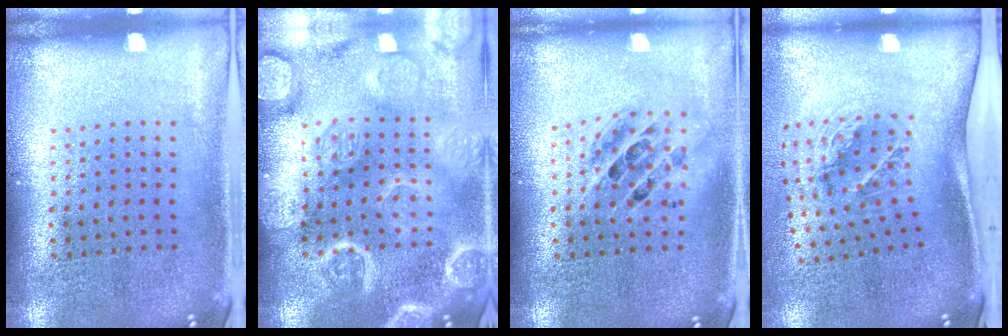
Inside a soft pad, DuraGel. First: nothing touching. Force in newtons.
{"total": 6.3, "press": 6.2, "slide": 0.8}
{"total": 1.3, "press": 1.2, "slide": 0.7}
{"total": 2.0, "press": 1.3, "slide": 1.5}